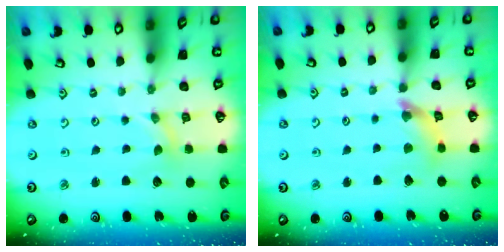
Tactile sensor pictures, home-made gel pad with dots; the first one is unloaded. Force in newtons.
{"total": 6.8, "press": 6.8, "slide": 0.6}